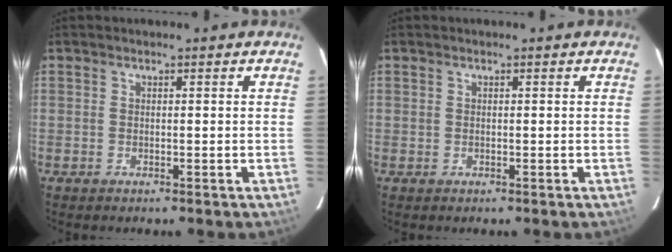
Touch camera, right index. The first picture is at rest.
{"total": 0.0}